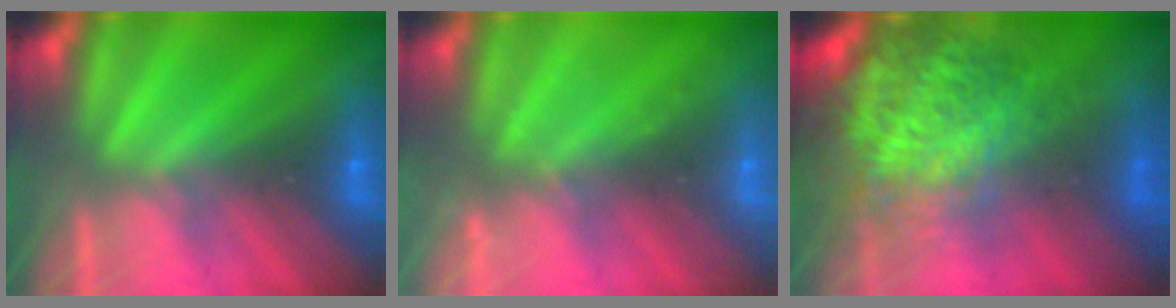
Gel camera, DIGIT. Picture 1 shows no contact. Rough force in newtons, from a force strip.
{"total": 2.2}
{"total": 9.8}